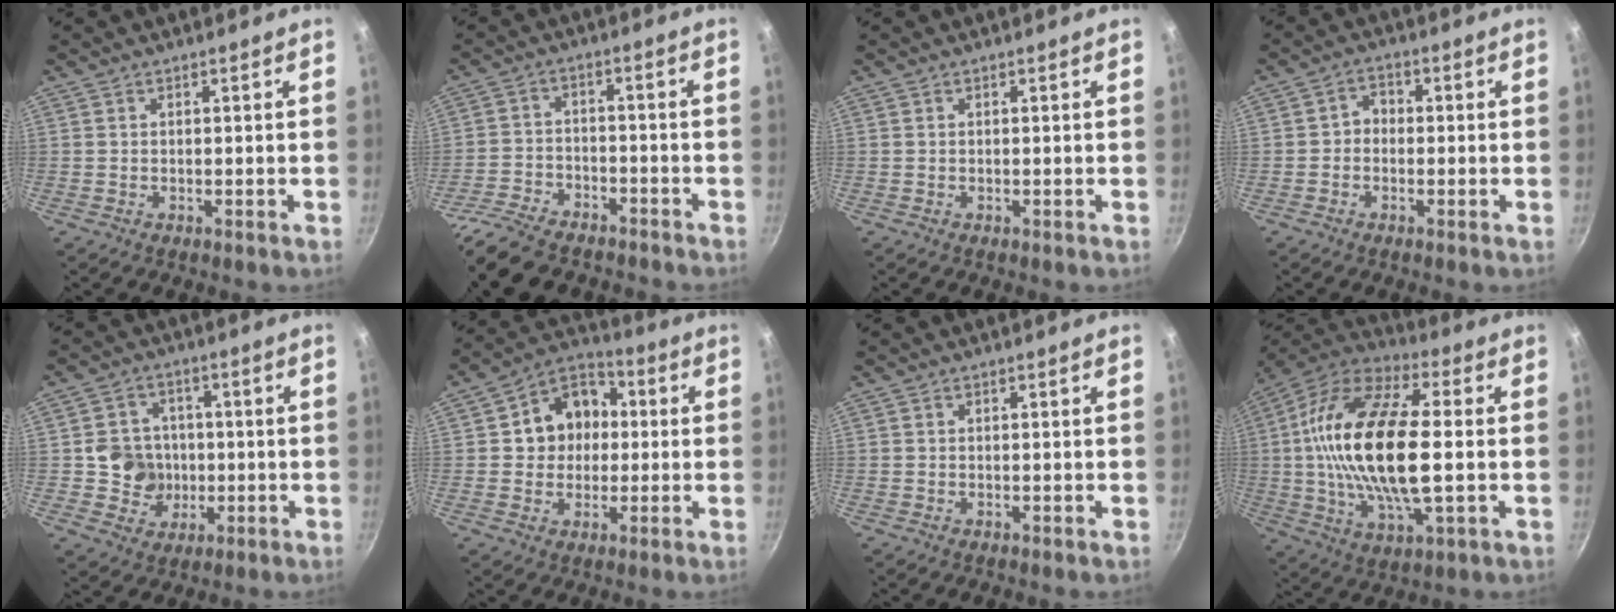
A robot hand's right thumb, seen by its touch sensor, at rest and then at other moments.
{"total": 13.1, "force": [-10.8, 5.1, 5.4], "torque": [-0.105, 0.058, -0.193]}
{"total": 0.0}
{"total": 3.0, "force": [-0.7, 2.5, 1.5], "torque": [-0.010, 0.014, -0.021]}
{"total": 8.3, "force": [-0.6, 7.8, 2.8], "torque": [-0.011, 0.016, -0.011]}
{"total": 10.3, "force": [0.6, 8.9, 5.1], "torque": [-0.035, 0.019, -0.008]}
{"total": 0.0}
{"total": 24.7, "force": [0.4, 10.5, 22.3], "torque": [-0.435, 0.021, -0.008]}